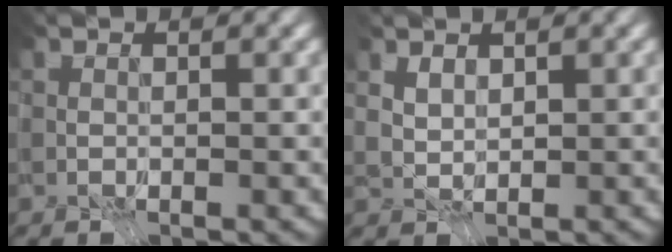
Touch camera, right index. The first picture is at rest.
{"total": 1.2, "force": [0.5, -0.8, -0.6], "torque": [0.007, -0.015, 0.035]}